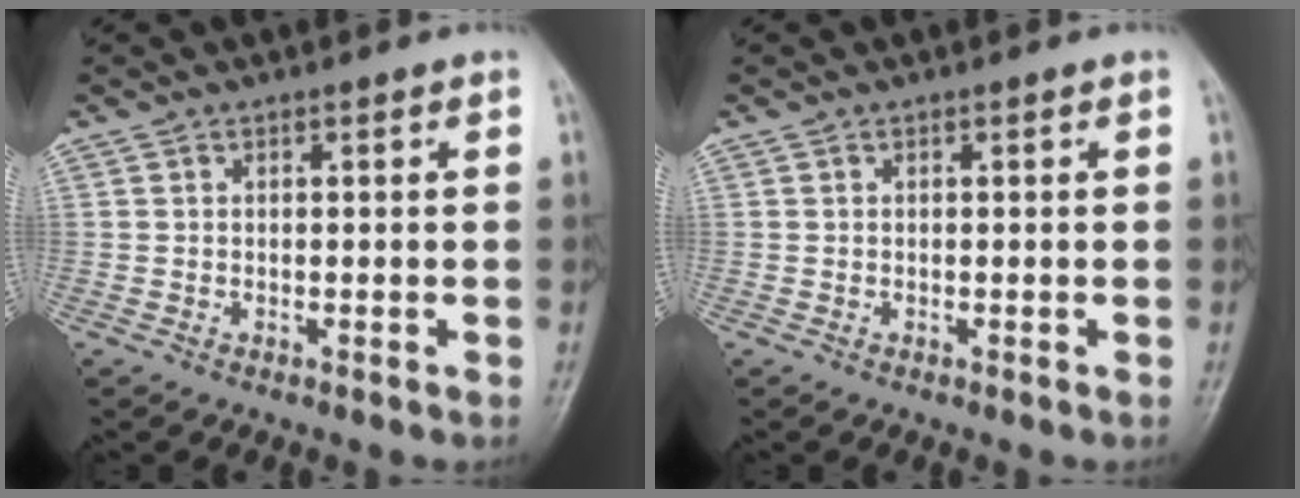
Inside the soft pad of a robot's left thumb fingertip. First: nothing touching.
{"total": 0.0}